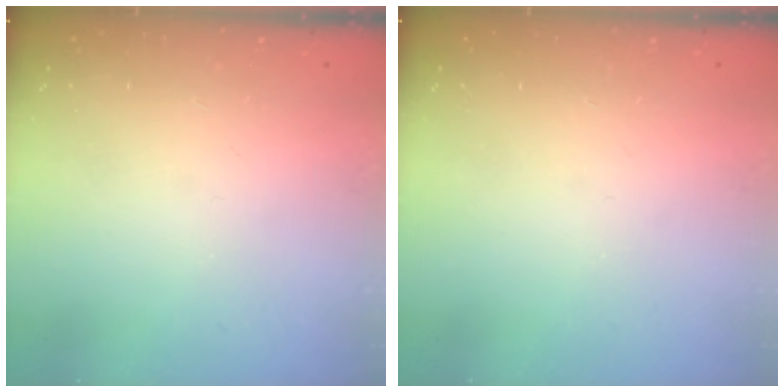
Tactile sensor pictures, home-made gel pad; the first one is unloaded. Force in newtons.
{"total": 0.0}